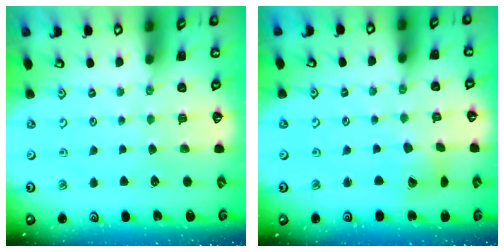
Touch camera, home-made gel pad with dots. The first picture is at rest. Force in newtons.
{"total": 6.4, "press": 6.4, "slide": 0.8}